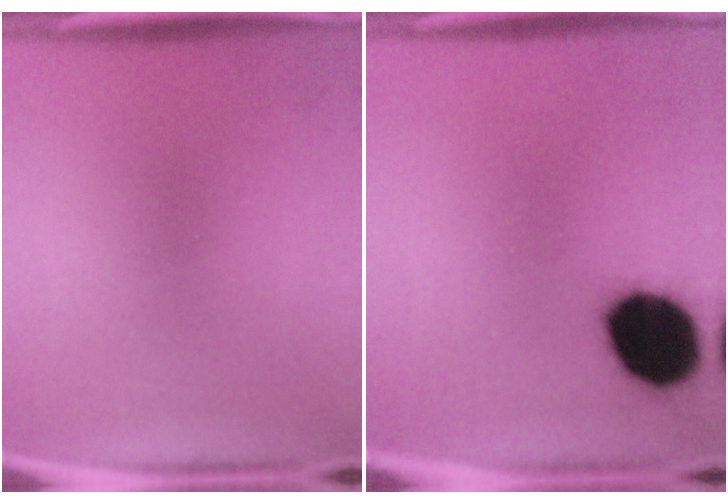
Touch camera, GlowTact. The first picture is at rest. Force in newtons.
{"total": 17.3}